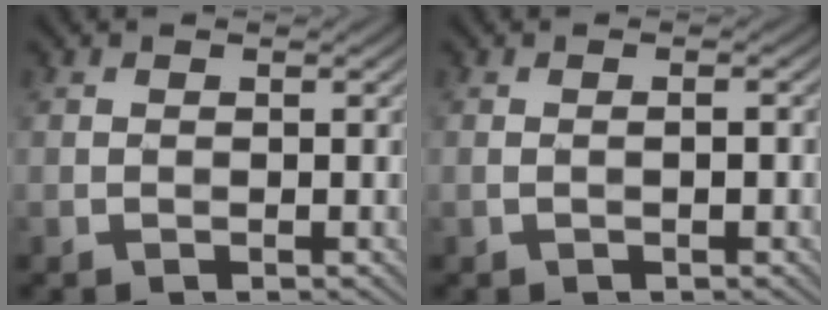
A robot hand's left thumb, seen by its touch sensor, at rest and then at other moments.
{"total": 1.0, "force": [-0.2, 0.1, 1.0], "torque": [-0.017, 0.004, -0.005]}